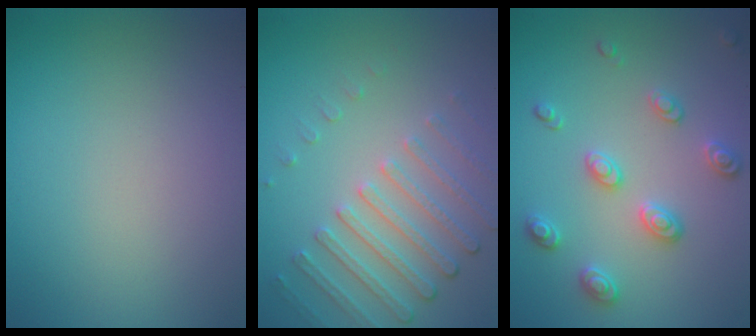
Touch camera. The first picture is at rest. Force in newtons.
{"total": 4.5, "press": 3.3, "slide": 3.1}
{"total": 2.8, "press": 2.6, "slide": 1.1}